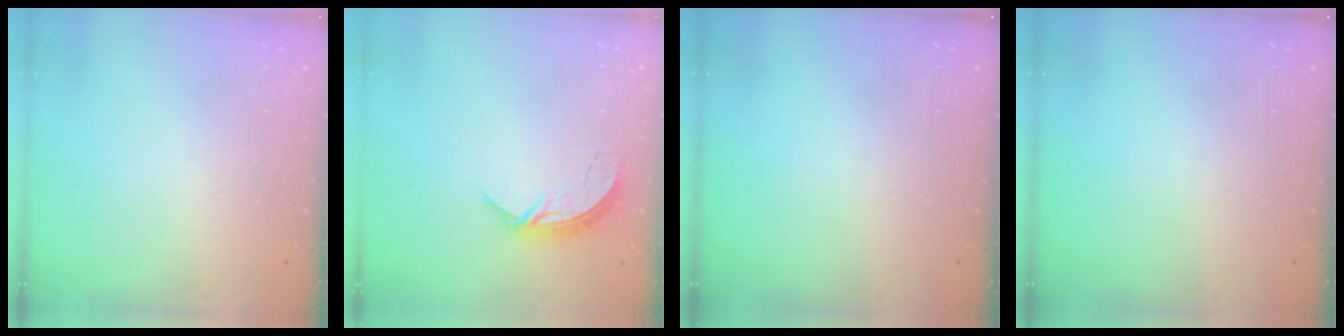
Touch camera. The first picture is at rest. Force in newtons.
{"total": 5.6, "press": 5.6, "slide": 0.5}
{"total": 0.0}
{"total": 0.0}